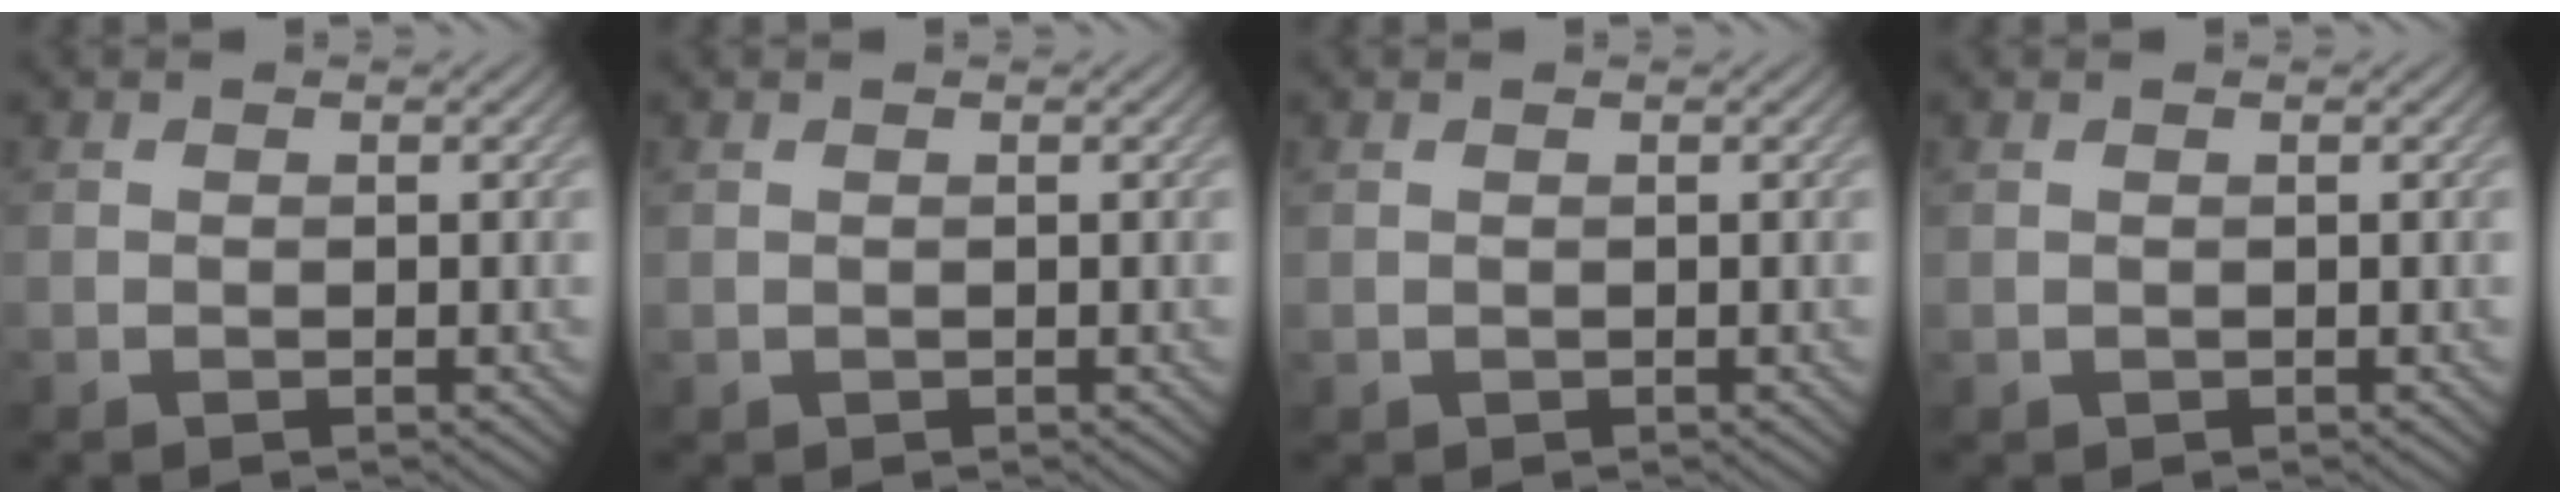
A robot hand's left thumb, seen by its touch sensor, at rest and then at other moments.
{"total": 0.0}
{"total": 0.0}
{"total": 0.0}